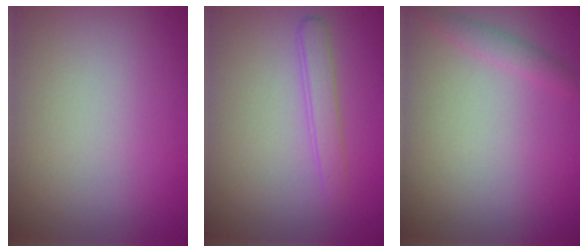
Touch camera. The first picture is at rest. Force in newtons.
{"total": 1.7, "press": 1.7, "slide": 0.1}
{"total": 1.3, "press": 1.3, "slide": 0.1}